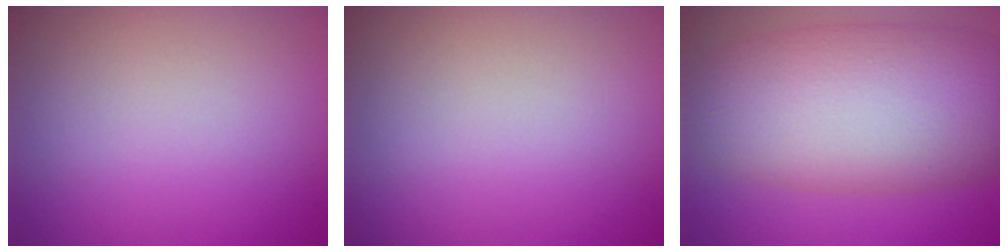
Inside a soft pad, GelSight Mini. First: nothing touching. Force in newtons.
{"total": 0.0}
{"total": 12.0, "press": 12.0, "slide": 0.2}